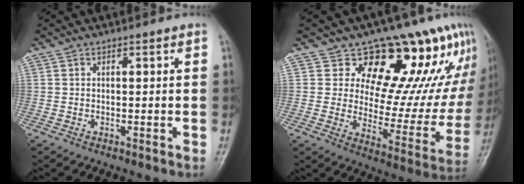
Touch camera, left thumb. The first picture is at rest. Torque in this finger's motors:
{"motor_torque": [0.19, 0.44, -0.02, -0.32, 0.16]}